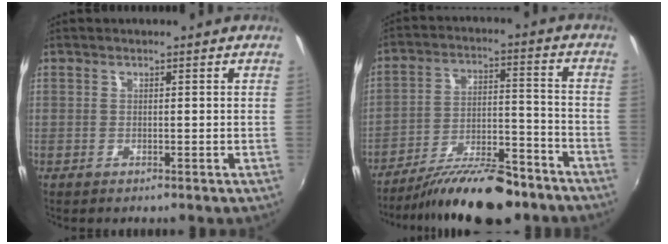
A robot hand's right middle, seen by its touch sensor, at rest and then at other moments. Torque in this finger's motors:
{"motor_torque": [1.07, -1.07, 0.19, 0.11]}